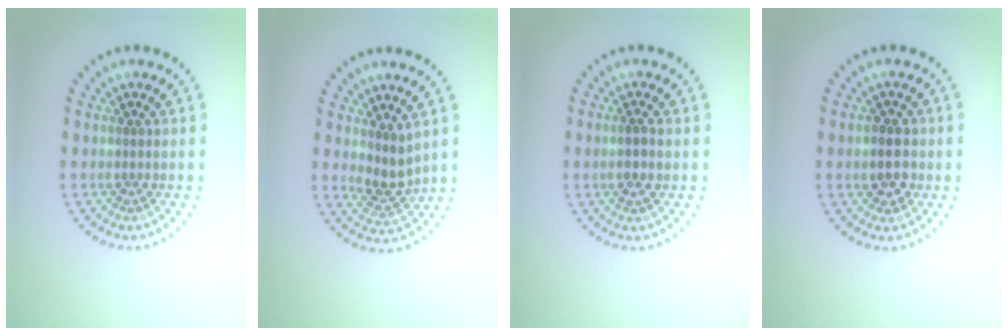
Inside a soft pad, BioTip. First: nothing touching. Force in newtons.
{"total": 2.6, "press": 2.1, "slide": 1.6}
{"total": 1.3, "press": 1.2, "slide": 0.5}
{"total": 2.7, "press": 2.6, "slide": 0.6}